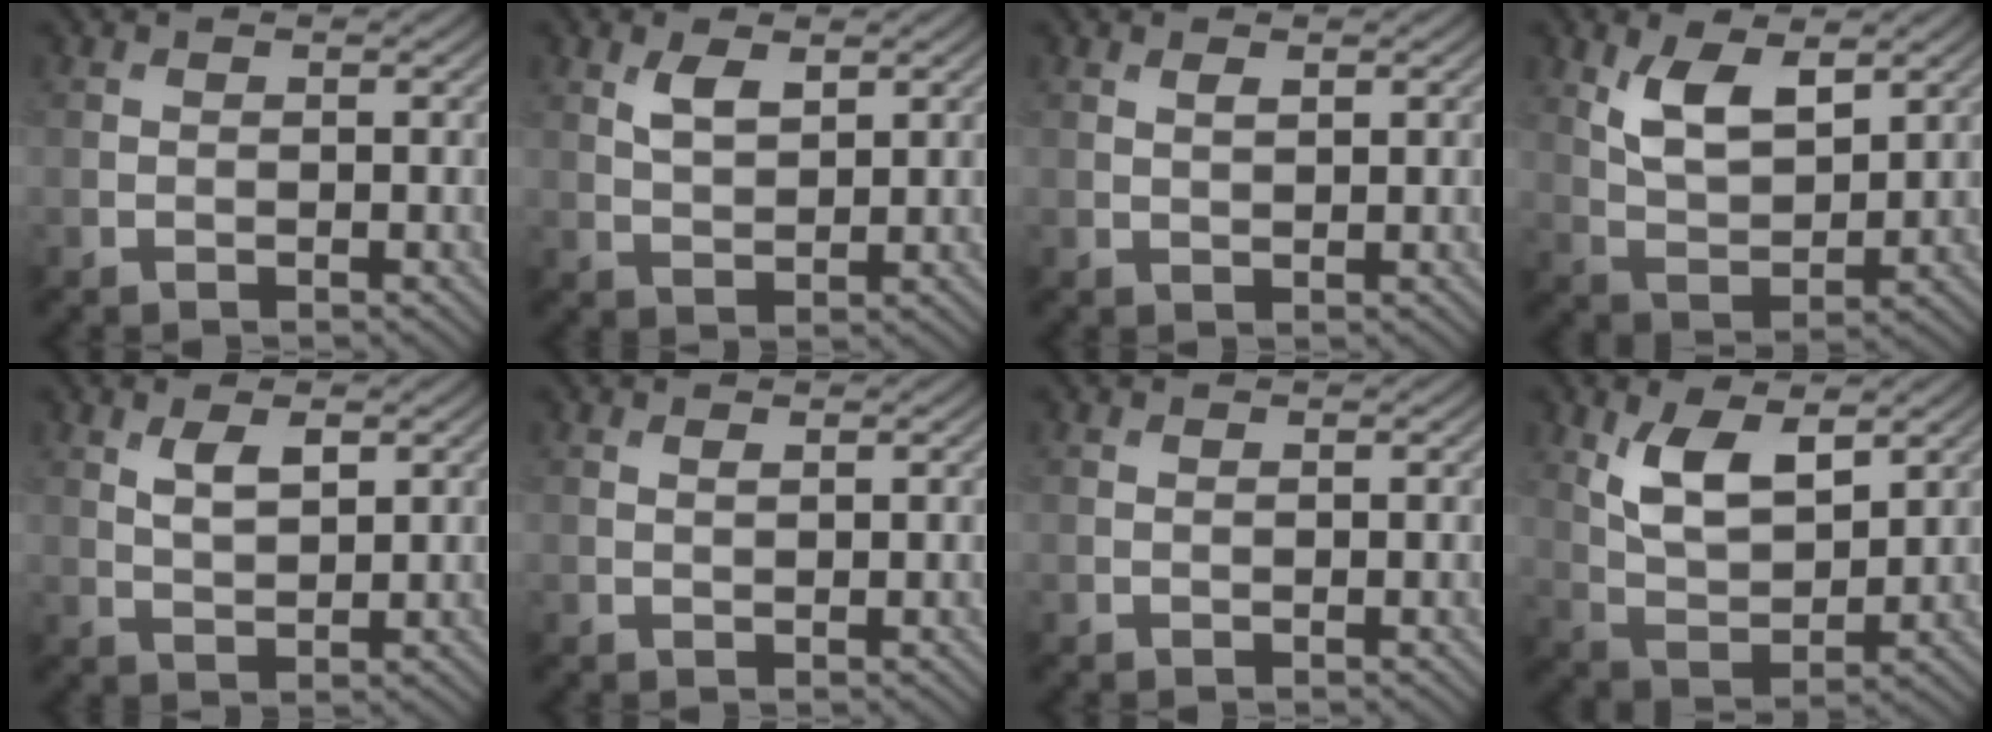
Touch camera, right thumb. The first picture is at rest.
{"total": 3.3, "force": [1.7, 1.5, 2.4], "torque": [-0.055, -0.003, 0.037]}
{"total": 1.1, "force": [0.6, 0.4, 0.8], "torque": [-0.018, -0.002, 0.014]}
{"total": 7.1, "force": [3.4, 3.2, 5.2], "torque": [-0.111, -0.010, 0.069]}
{"total": 3.6, "force": [1.7, 1.5, 2.8], "torque": [-0.061, -0.003, 0.036]}
{"total": 0.7, "force": [0.5, 0.2, 0.5], "torque": [-0.010, -0.001, 0.010]}
{"total": 0.0}
{"total": 7.8, "force": [3.7, 3.6, 5.8], "torque": [-0.123, -0.009, 0.074]}